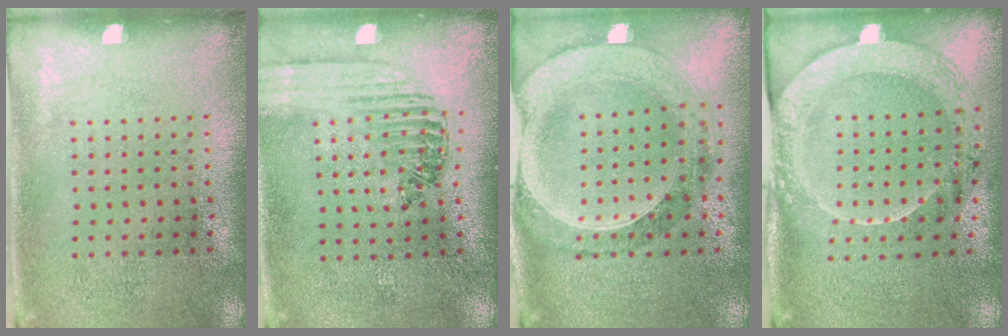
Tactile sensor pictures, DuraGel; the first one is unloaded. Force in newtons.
{"total": 1.4, "press": 1.4, "slide": 0.4}
{"total": 1.5, "press": 1.4, "slide": 0.4}
{"total": 2.1, "press": 2.1, "slide": 0.4}